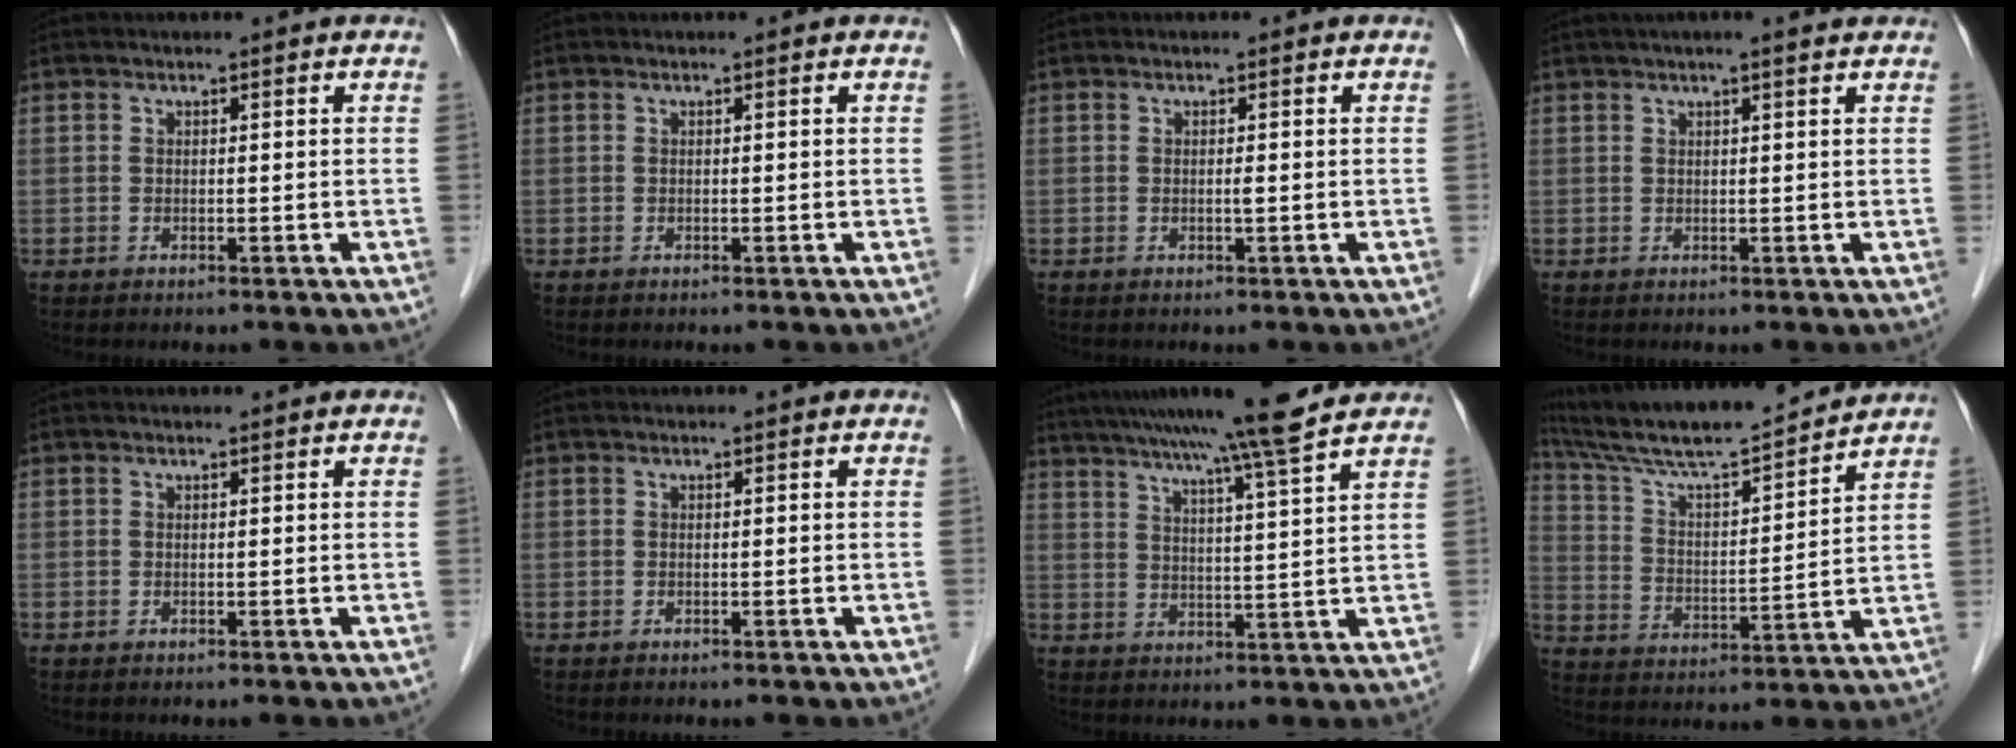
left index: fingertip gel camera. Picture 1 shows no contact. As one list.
[{"total": 0.0}, {"total": 0.5, "force": [0.0, 0.0, 0.5], "torque": [-0.011, 0.000, -0.001]}, {"total": 4.8, "force": [3.9, 0.1, 2.8], "torque": [-0.044, 0.025, 0.054]}, {"total": 0.6, "force": [0.6, 0.1, 0.2], "torque": [-0.007, 0.007, 0.009]}, {"total": 0.0}, {"total": 15.4, "force": [13.0, -1.6, 8.1], "torque": [-0.138, 0.006, 0.181]}, {"total": 16.7, "force": [15.2, 0.7, 7.0], "torque": [-0.135, 0.012, 0.257]}]